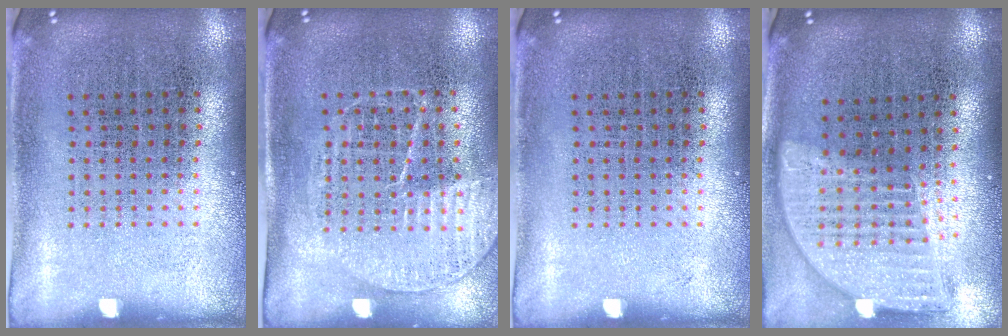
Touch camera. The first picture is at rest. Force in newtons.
{"total": 1.3, "press": 1.3, "slide": 0.2}
{"total": 0.0}
{"total": 1.9, "press": 1.5, "slide": 1.2}